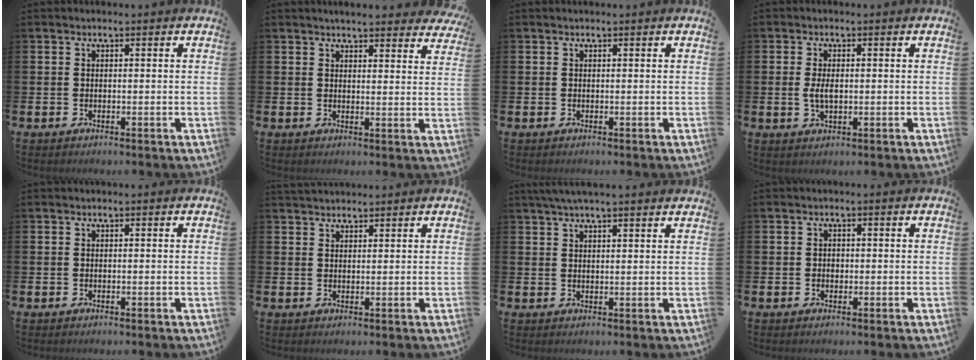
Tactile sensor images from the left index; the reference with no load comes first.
{"total": 3.7, "force": [3.7, 0.4, 0.5], "torque": [-0.007, -0.021, 0.065]}
{"total": 0.0}
{"total": 2.7, "force": [0.0, 1.3, 2.4], "torque": [-0.034, -0.001, -0.004]}
{"total": 0.0}
{"total": 2.0, "force": [1.9, 0.5, 0.1], "torque": [0.005, -0.009, 0.034]}
{"total": 3.7, "force": [3.3, 0.0, 1.5], "torque": [-0.033, -0.004, 0.061]}
{"total": 0.8, "force": [0.0, 0.8, 0.3], "torque": [0.006, 0.001, -0.005]}